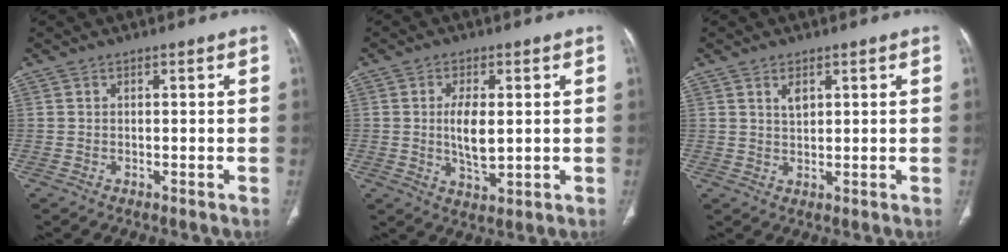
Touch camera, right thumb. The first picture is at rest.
{"total": 6.9, "force": [0.5, 3.0, 6.2], "torque": [-0.109, -0.013, 0.011]}
{"total": 2.5, "force": [1.3, 1.3, 1.7], "torque": [-0.026, -0.008, 0.027]}